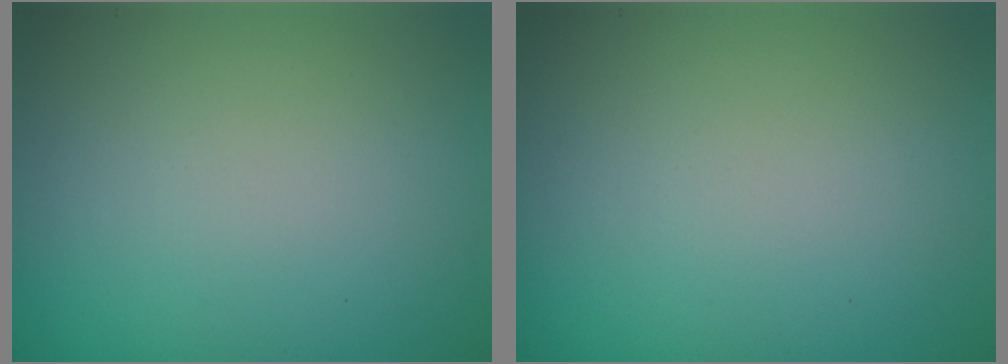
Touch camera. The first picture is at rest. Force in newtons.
{"total": 0.0}